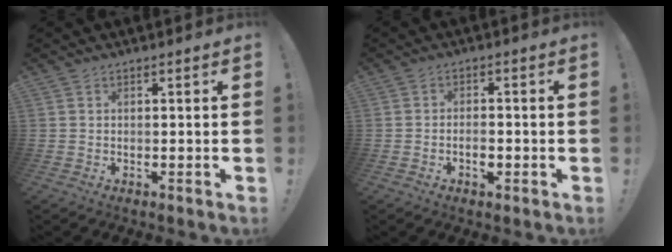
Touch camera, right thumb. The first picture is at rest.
{"total": 2.7, "force": [-1.4, 1.5, 1.8], "torque": [-0.019, -0.001, -0.025]}